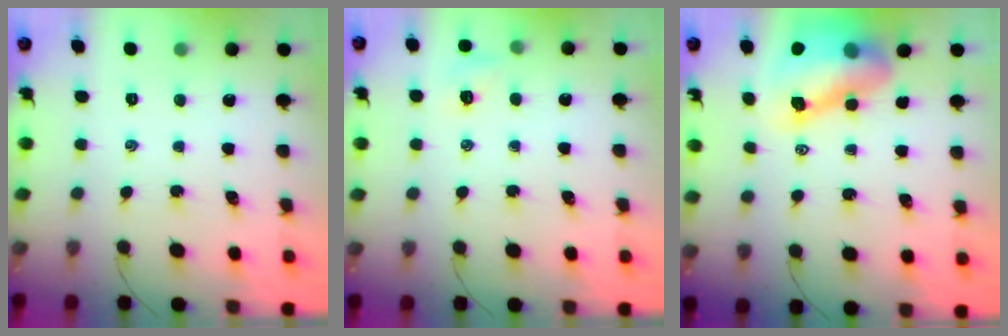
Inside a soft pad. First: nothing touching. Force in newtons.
{"total": 5.3, "press": 5.1, "slide": 1.3}
{"total": 12.5, "press": 12.0, "slide": 3.6}